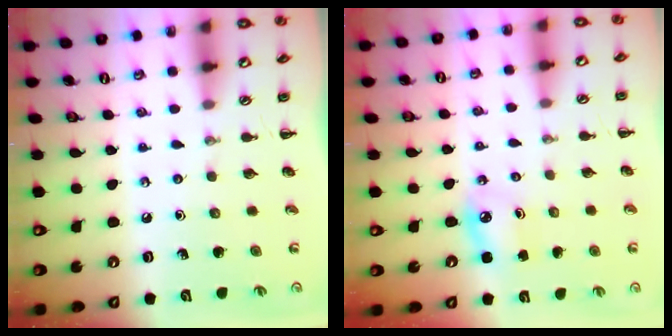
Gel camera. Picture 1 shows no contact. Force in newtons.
{"total": 4.2, "press": 4.1, "slide": 0.9}